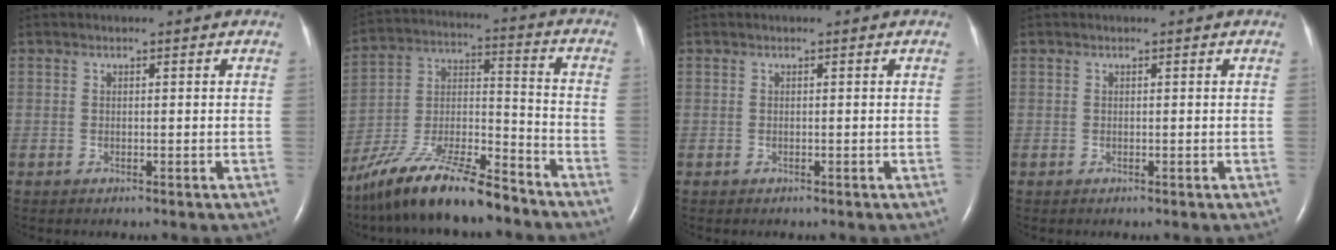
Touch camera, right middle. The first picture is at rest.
{"total": 18.1, "force": [-14.6, 3.1, 10.3], "torque": [-0.208, -0.016, -0.265]}
{"total": 0.0}
{"total": 0.0}